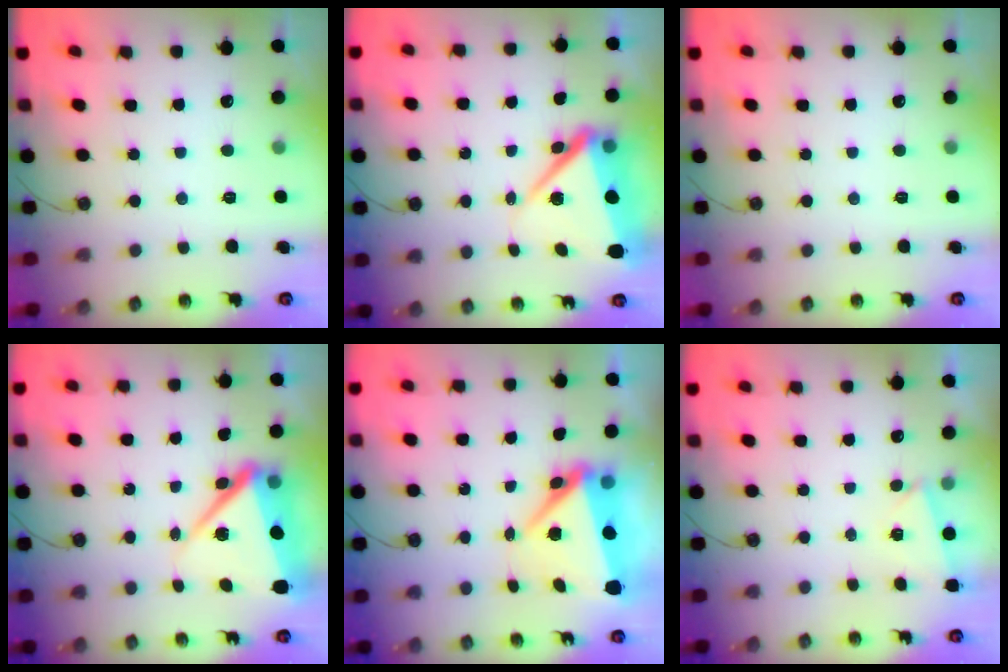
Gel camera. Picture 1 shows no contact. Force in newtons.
{"total": 10.3, "press": 10.2, "slide": 1.3}
{"total": 0.0}
{"total": 12.2, "press": 11.3, "slide": 4.5}
{"total": 8.3, "press": 8.1, "slide": 2.0}
{"total": 2.9, "press": 2.1, "slide": 2.0}